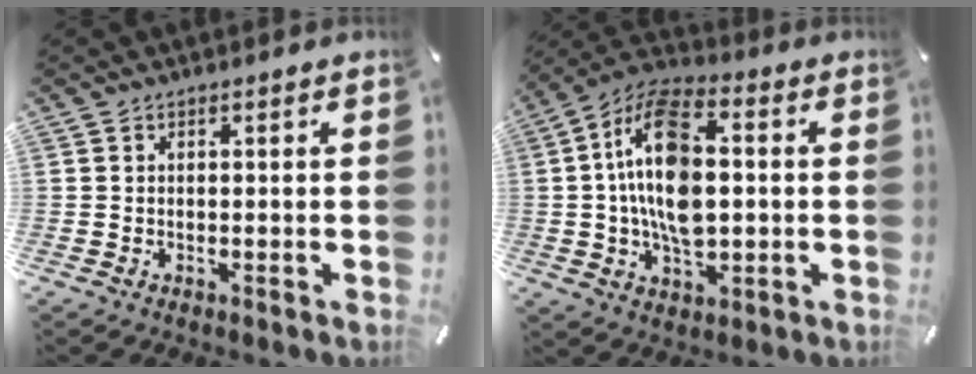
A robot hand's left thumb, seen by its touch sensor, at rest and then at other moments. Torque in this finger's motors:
{"motor_torque": [1.03, 0.86, 0.92, 0.20, 0.34]}